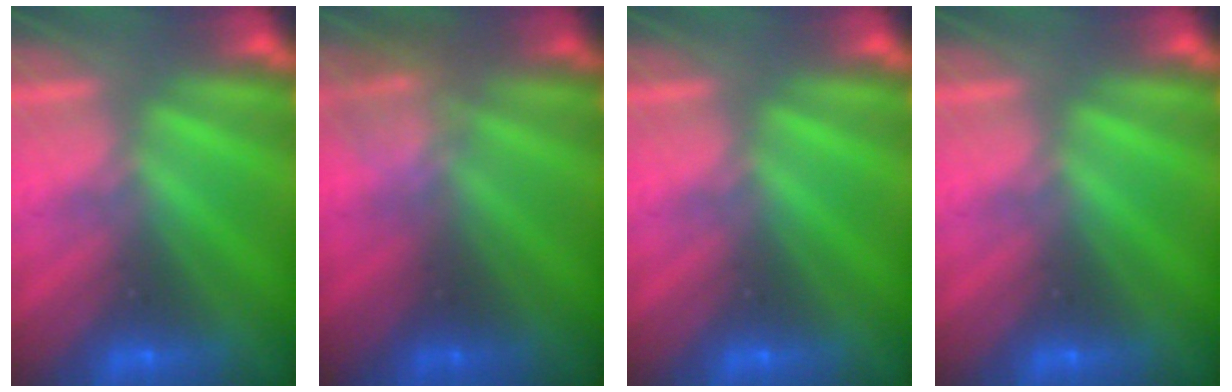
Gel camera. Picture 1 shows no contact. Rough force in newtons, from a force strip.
{"total": 2.4}
{"total": 0.0}
{"total": 0.0}